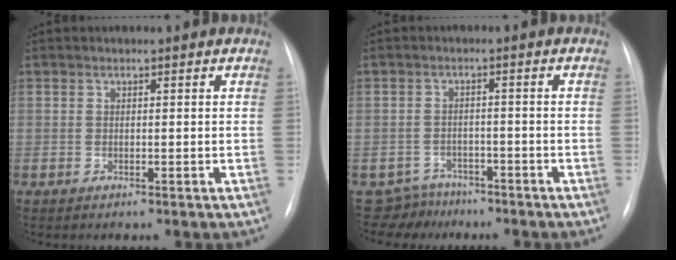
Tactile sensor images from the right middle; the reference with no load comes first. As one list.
[{"total": 4.5, "force": [-3.8, 2.1, -1.3], "torque": [0.022, 0.009, -0.064]}]